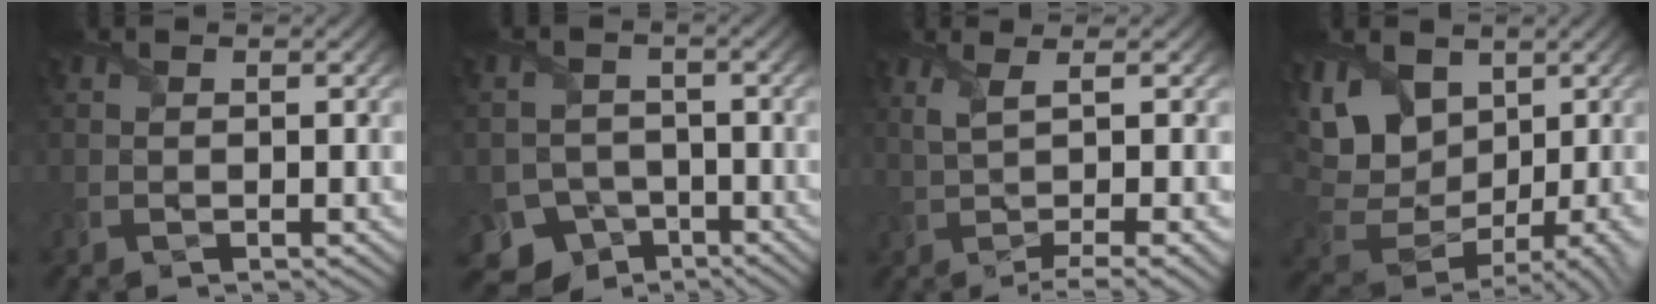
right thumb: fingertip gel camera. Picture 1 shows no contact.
{"total": 6.6, "force": [-4.3, 4.8, 1.5], "torque": [-0.018, -0.016, -0.075]}
{"total": 5.9, "force": [0.7, 1.4, 5.7], "torque": [-0.086, 0.001, 0.014]}
{"total": 12.4, "force": [3.6, 8.2, 8.6], "torque": [-0.200, -0.005, 0.069]}